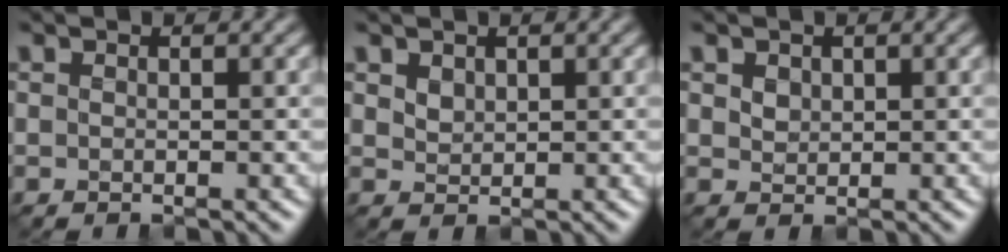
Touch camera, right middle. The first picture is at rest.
{"total": 1.3, "force": [0.7, 1.0, 0.7], "torque": [-0.017, -0.005, 0.013]}
{"total": 1.5, "force": [0.6, 1.2, 0.8], "torque": [-0.018, -0.001, 0.012]}